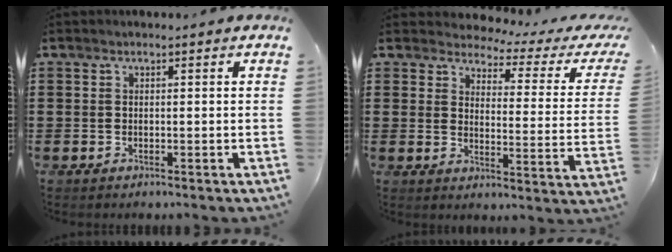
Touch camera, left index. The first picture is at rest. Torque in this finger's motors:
{"motor_torque": [1.09, -1.05, 0.07, -0.02]}